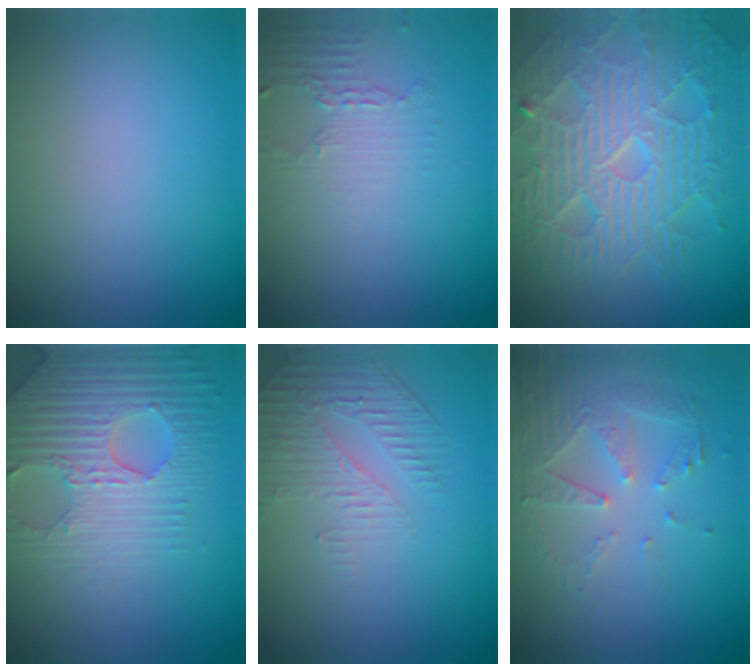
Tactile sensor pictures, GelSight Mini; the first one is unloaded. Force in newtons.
{"total": 2.2, "press": 1.6, "slide": 1.5}
{"total": 10.1, "press": 6.5, "slide": 7.7}
{"total": 6.6, "press": 5.1, "slide": 4.3}
{"total": 1.9, "press": 1.3, "slide": 1.3}
{"total": 5.4, "press": 3.8, "slide": 3.8}